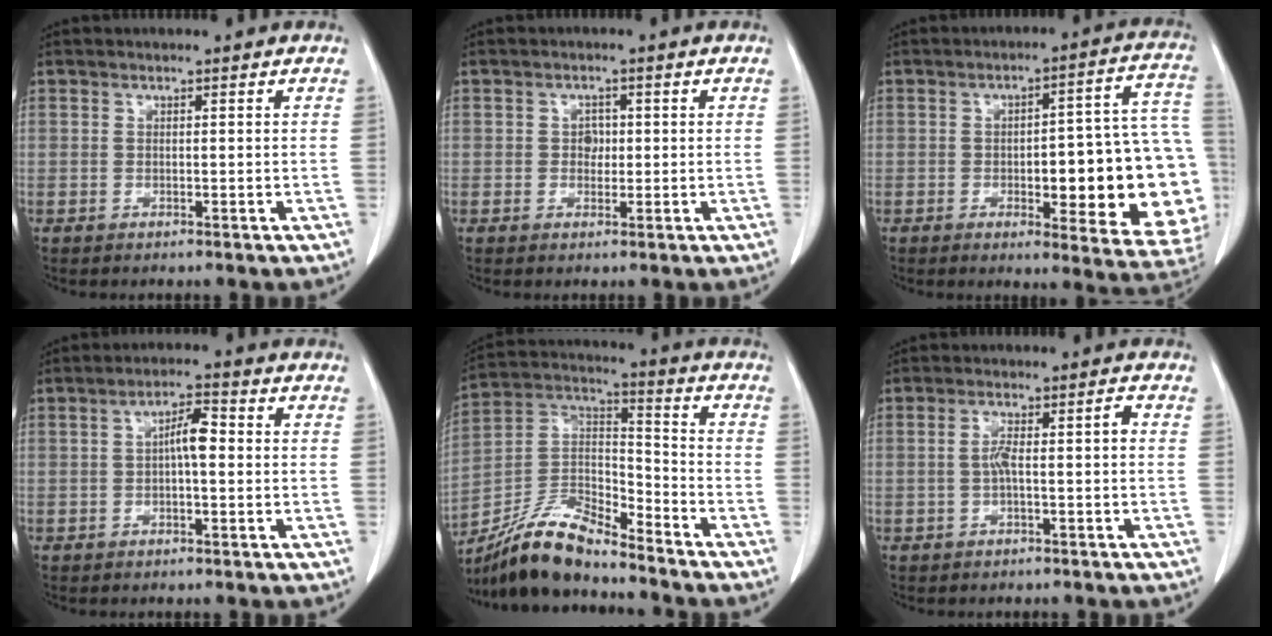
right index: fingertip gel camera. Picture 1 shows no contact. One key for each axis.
{"total": 1.9, "fx": 0.1, "fy": 1.5, "fz": 1.1, "tx": -0.015, "ty": 0.003, "tz": 0.001}
{"total": 21.5, "fx": -3.3, "fy": 5.0, "fz": 20.7, "tx": -0.178, "ty": 0.031, "tz": -0.023}
{"total": 4.2, "fx": 0.0, "fy": 1.1, "fz": 4.1, "tx": -0.071, "ty": 0.014, "tz": -0.002}
{"total": 13.7, "fx": -12.2, "fy": 2.7, "fz": 5.5, "tx": -0.106, "ty": 0.016, "tz": -0.231}
{"total": 3.8, "fx": -0.5, "fy": 0.5, "fz": 3.8, "tx": -0.072, "ty": 0.017, "tz": -0.005}